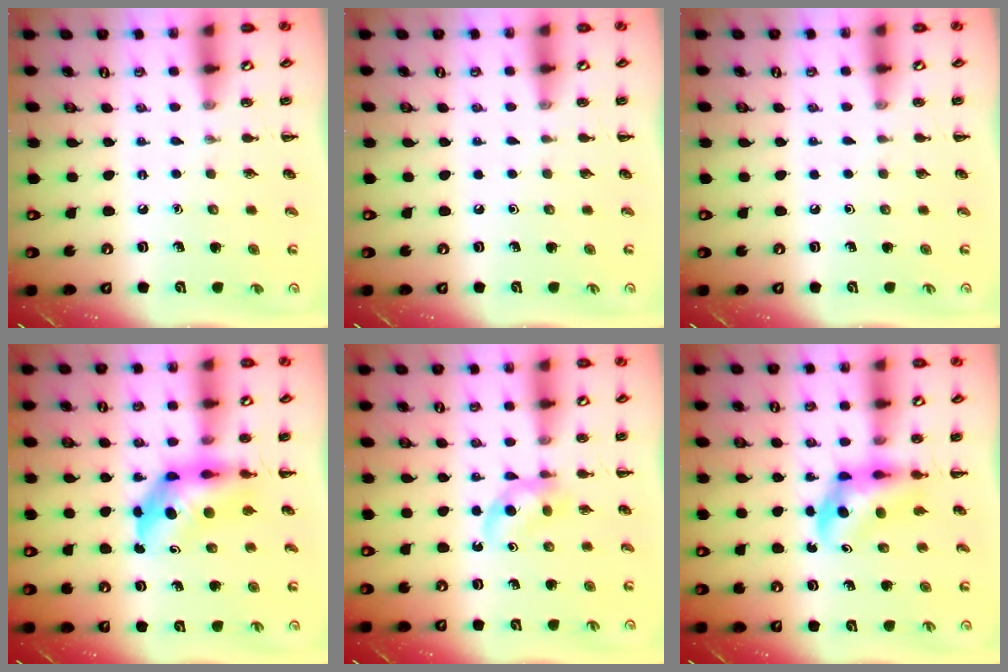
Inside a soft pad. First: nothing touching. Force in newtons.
{"total": 0.0}
{"total": 0.0}
{"total": 6.2, "press": 5.9, "slide": 1.7}
{"total": 3.9, "press": 3.5, "slide": 1.7}
{"total": 5.5, "press": 5.3, "slide": 1.5}